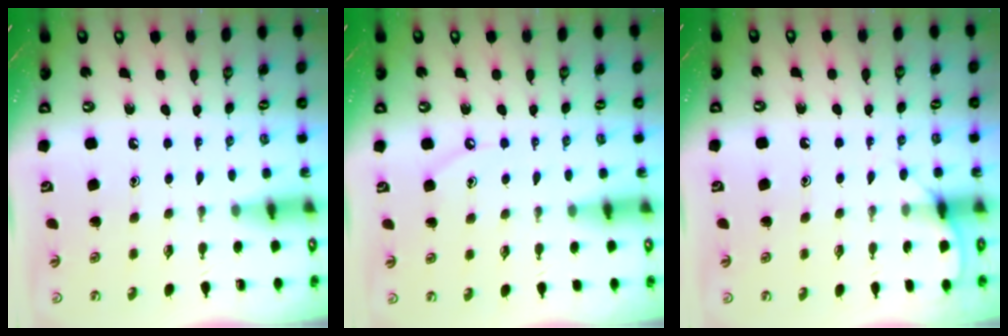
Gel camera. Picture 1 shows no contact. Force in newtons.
{"total": 3.5, "press": 3.5, "slide": 0.5}
{"total": 5.9, "press": 5.8, "slide": 0.6}